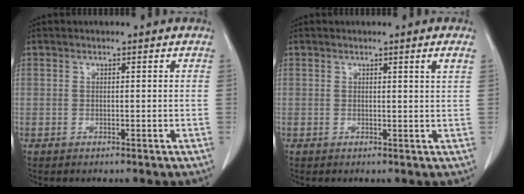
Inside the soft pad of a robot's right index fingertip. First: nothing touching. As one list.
[{"total": 1.3, "force": [0.7, -0.5, 1.0], "torque": [-0.019, -0.007, 0.013]}]